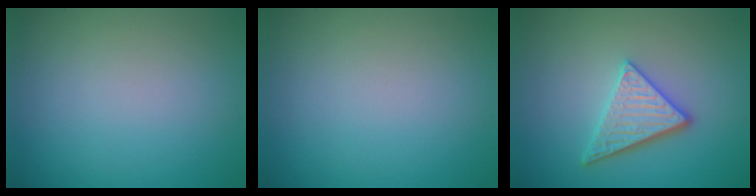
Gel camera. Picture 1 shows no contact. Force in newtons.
{"total": 0.0}
{"total": 3.7, "press": 3.2, "slide": 1.8}